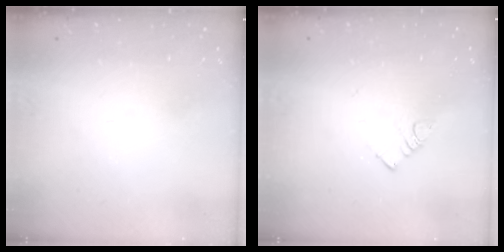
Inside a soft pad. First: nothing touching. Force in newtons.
{"total": 3.1, "press": 3.1, "slide": 0.3}